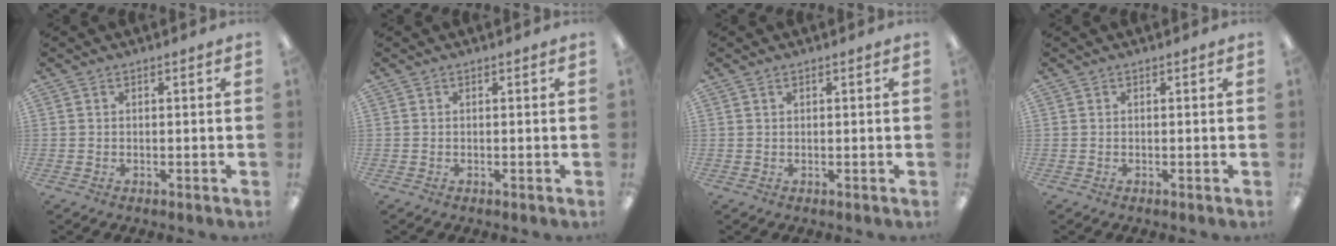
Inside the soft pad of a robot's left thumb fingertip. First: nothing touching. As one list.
[{"total": 0.0}, {"total": 0.7, "force": [0.3, 0.4, 0.5], "torque": [-0.011, 0.003, 0.006]}, {"total": 0.0}]